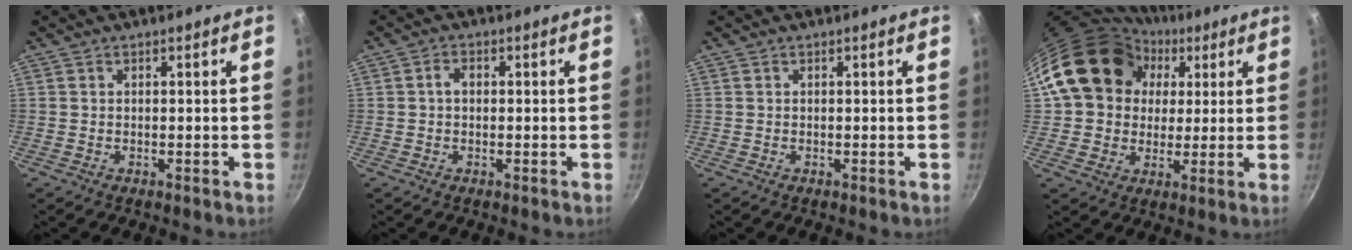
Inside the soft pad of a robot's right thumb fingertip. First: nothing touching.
{"total": 1.9, "force": [0.0, 1.4, 1.3], "torque": [-0.018, 0.005, -0.003]}
{"total": 0.0}
{"total": 17.9, "force": [5.5, 15.0, 8.3], "torque": [-0.123, 0.023, 0.091]}